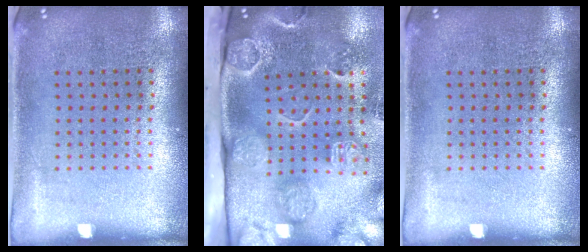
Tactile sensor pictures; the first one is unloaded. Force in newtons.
{"total": 4.7, "press": 3.4, "slide": 3.3}
{"total": 0.0}